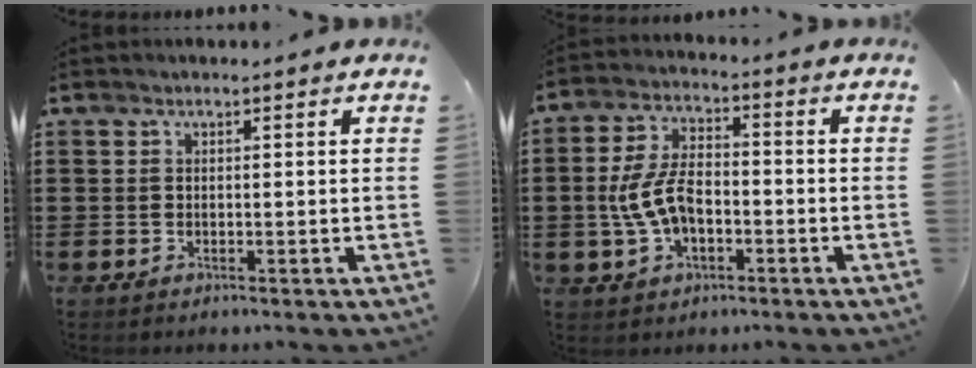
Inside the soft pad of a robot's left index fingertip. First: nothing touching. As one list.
[{"total": 7.7, "force": [-1.7, 4.0, 6.4], "torque": [-0.152, 0.000, -0.040]}]